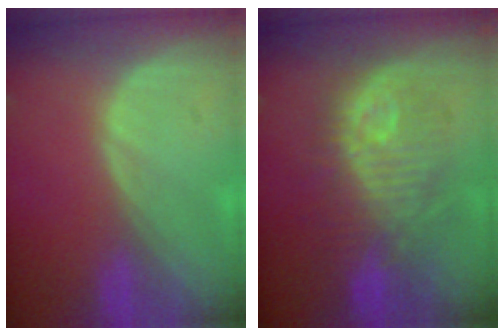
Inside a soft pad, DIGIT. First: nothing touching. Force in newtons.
{"total": 10.0, "press": 10.0, "slide": 0.8}